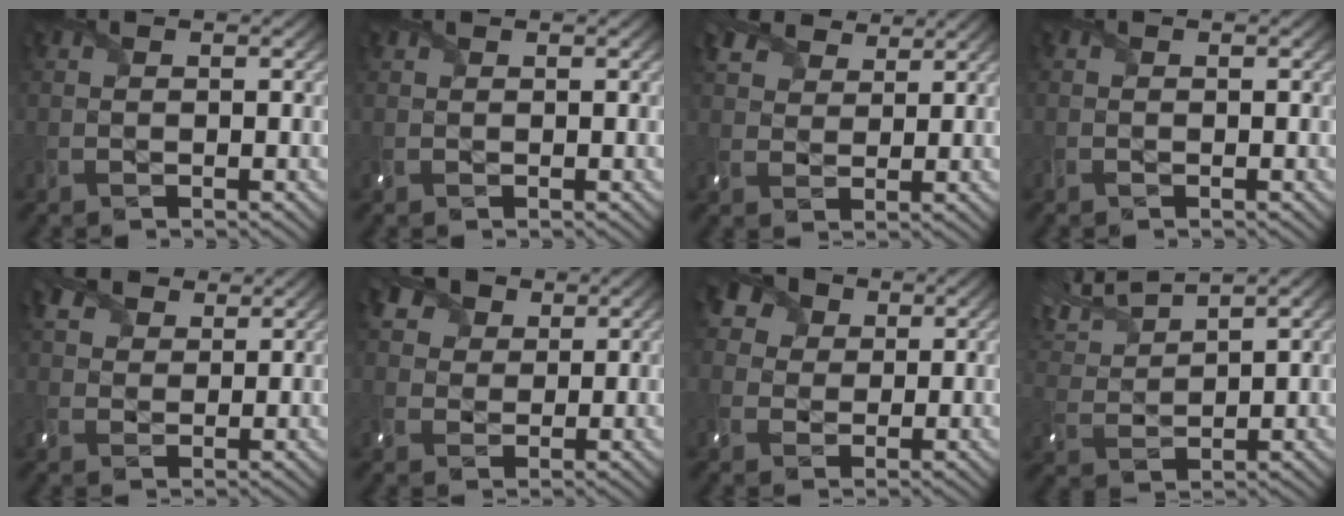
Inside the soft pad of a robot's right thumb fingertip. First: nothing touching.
{"total": 0.8, "force": [0.7, 0.2, 0.3], "torque": [-0.014, 0.005, 0.019]}
{"total": 6.0, "force": [4.5, 3.1, 2.5], "torque": [-0.069, 0.017, 0.085]}
{"total": 0.0}
{"total": 5.8, "force": [3.9, 3.3, 2.7], "torque": [-0.073, 0.013, 0.075]}
{"total": 6.5, "force": [4.0, 4.3, 2.8], "torque": [-0.086, 0.016, 0.069]}
{"total": 7.8, "force": [4.2, 5.7, 3.2], "torque": [-0.124, 0.016, 0.065]}
{"total": 6.8, "force": [5.7, 1.3, 3.3], "torque": [-0.085, 0.020, 0.115]}